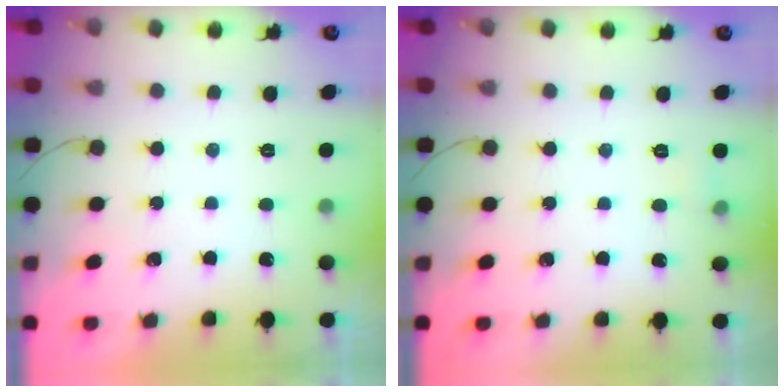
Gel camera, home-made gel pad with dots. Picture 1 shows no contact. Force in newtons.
{"total": 3.7, "press": 3.4, "slide": 1.5}